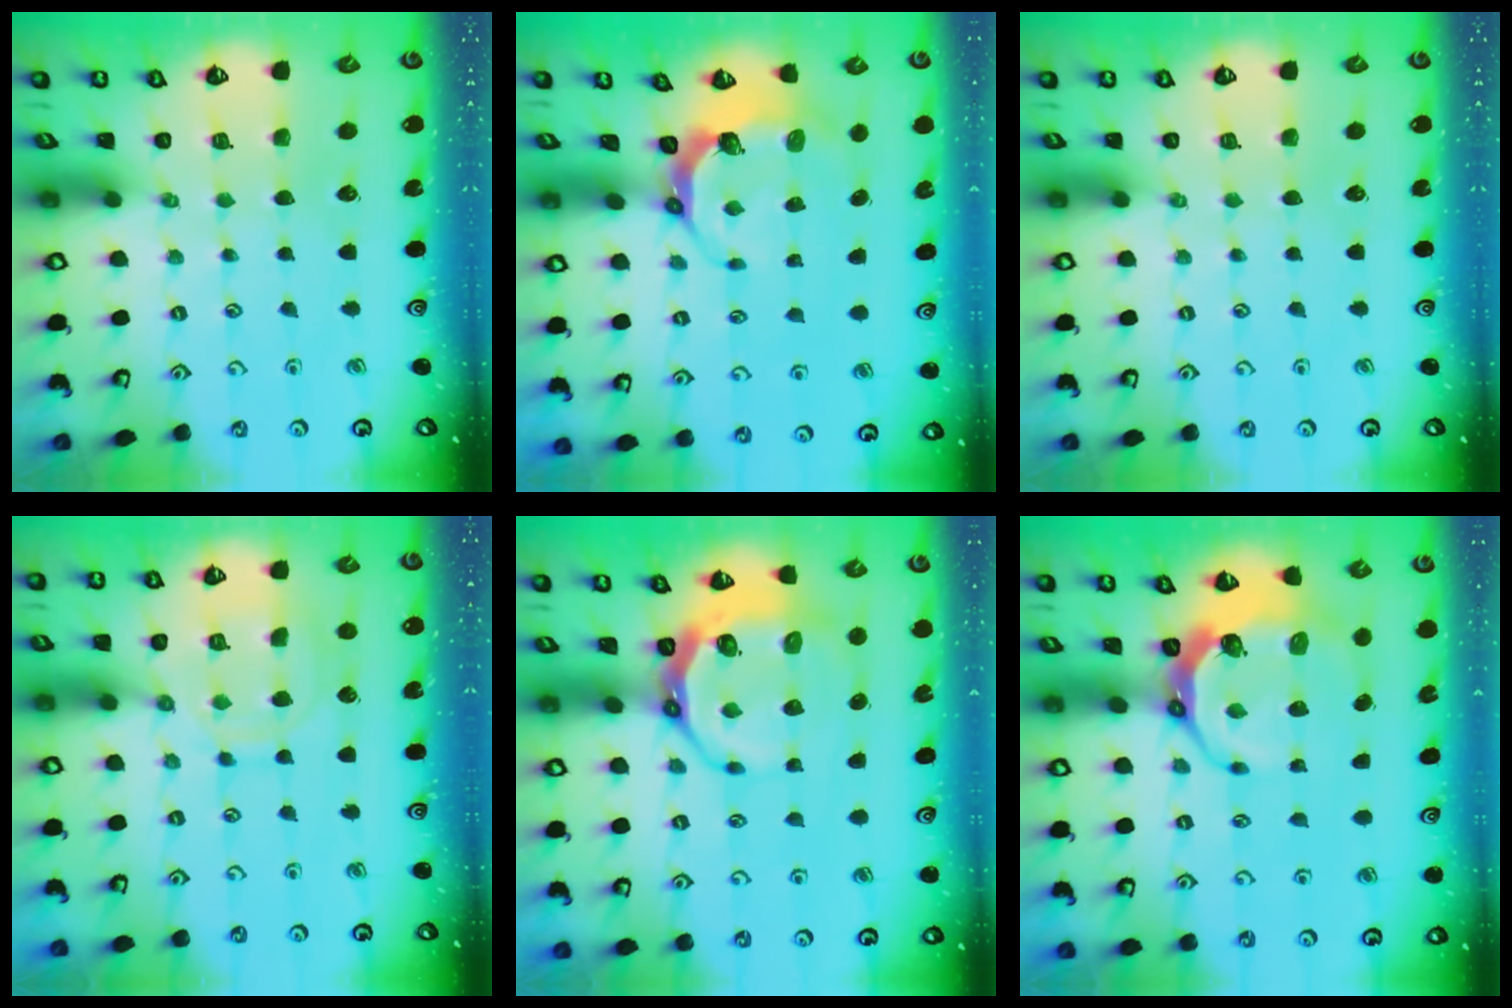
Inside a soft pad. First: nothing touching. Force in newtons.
{"total": 7.4, "press": 6.2, "slide": 4.1}
{"total": 0.0}
{"total": 11.8, "press": 11.8, "slide": 0.8}
{"total": 10.3, "press": 9.6, "slide": 3.9}
{"total": 8.4, "press": 7.3, "slide": 4.2}